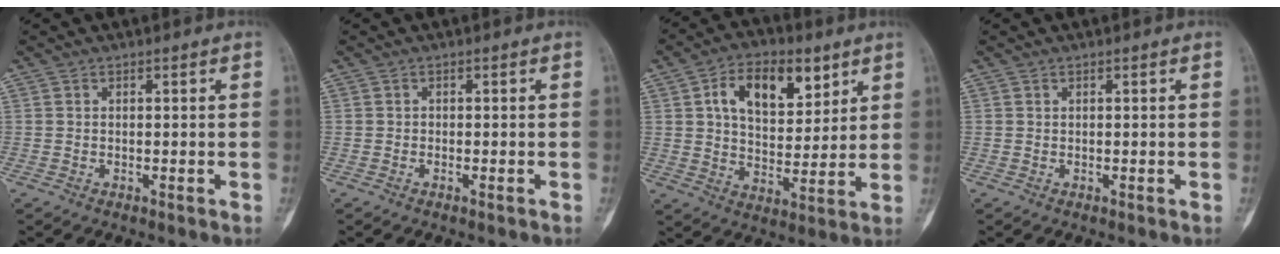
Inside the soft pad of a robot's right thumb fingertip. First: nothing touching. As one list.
[{"total": 0.5, "force": [-0.4, 0.1, 0.3], "torque": [-0.008, 0.002, -0.007]}, {"total": 14.1, "force": [6.0, 8.4, 9.6], "torque": [-0.117, -0.016, 0.103]}, {"total": 0.0}]